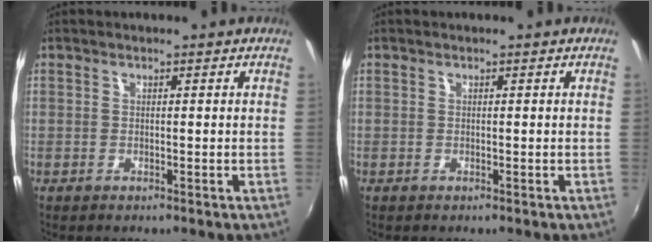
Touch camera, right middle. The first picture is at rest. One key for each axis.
{"total": 0.0}